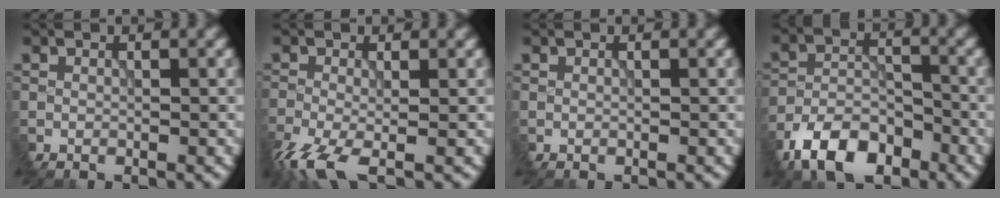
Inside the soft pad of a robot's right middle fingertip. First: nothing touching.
{"total": 4.9, "force": [-3.3, 1.2, 3.4], "torque": [-0.072, -0.015, -0.068]}
{"total": 0.0}
{"total": 6.6, "force": [-5.1, 2.9, 2.9], "torque": [-0.040, -0.003, -0.101]}